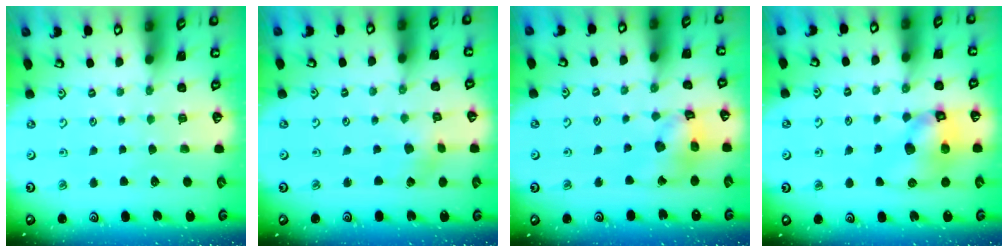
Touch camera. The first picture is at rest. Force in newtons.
{"total": 1.7, "press": 1.7, "slide": 0.2}
{"total": 13.4, "press": 13.3, "slide": 1.8}
{"total": 10.5, "press": 10.4, "slide": 1.7}